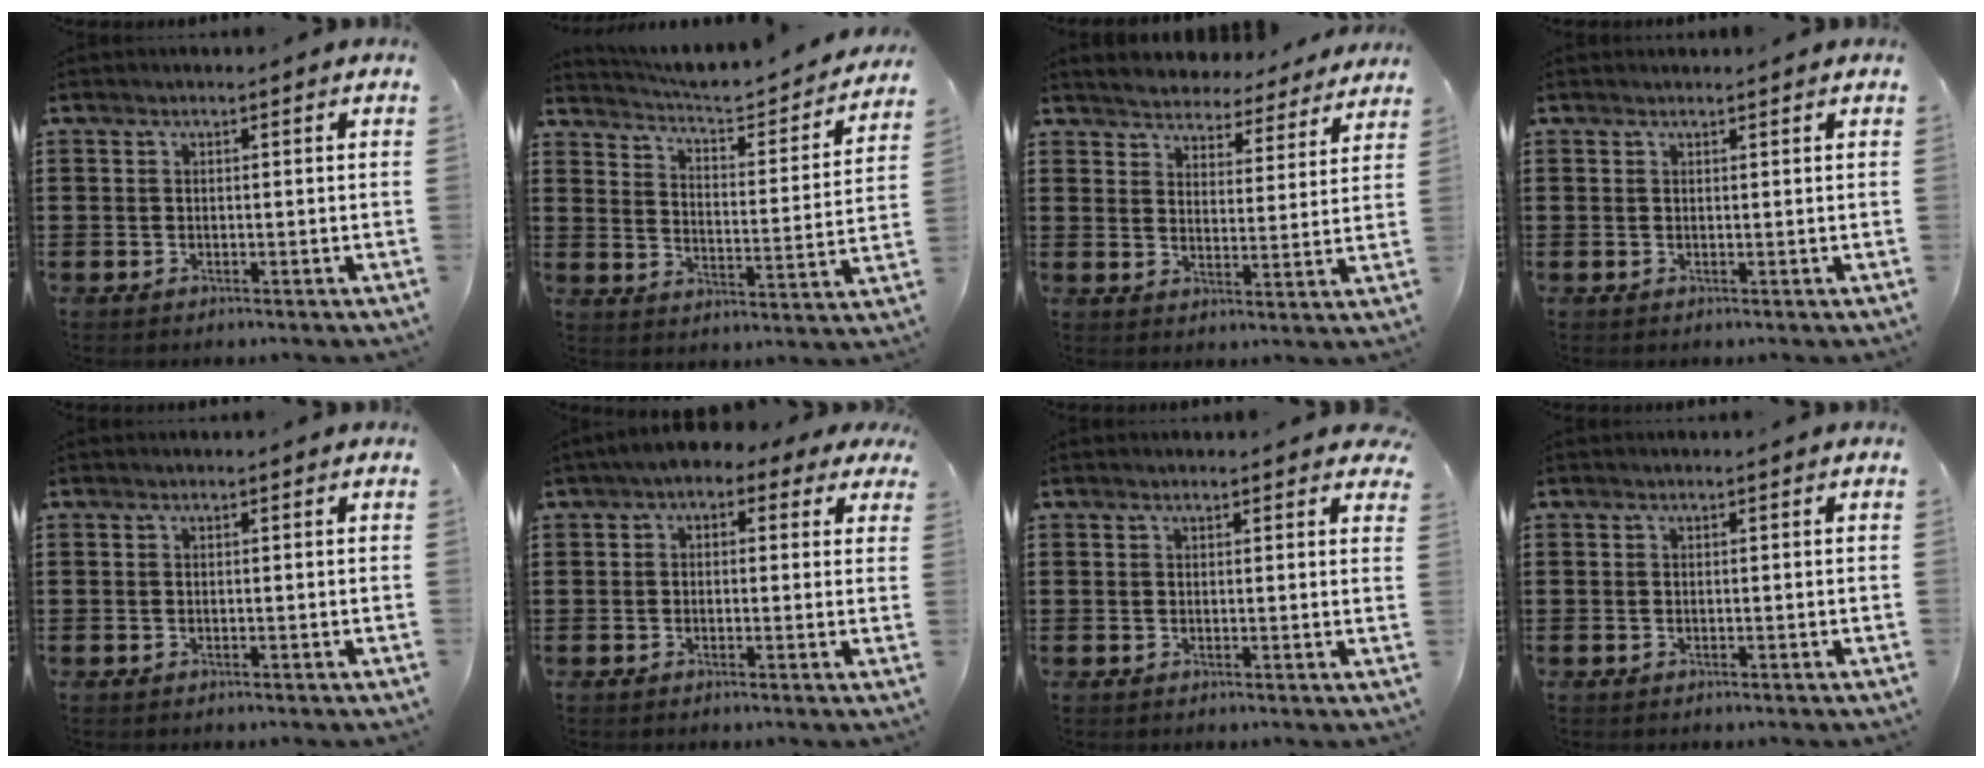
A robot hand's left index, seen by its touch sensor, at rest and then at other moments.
{"total": 4.0, "force": [3.9, 0.2, 1.0], "torque": [-0.044, -0.034, 0.059]}
{"total": 4.5, "force": [4.5, -0.1, -0.6], "torque": [-0.016, -0.039, 0.076]}
{"total": 0.5, "force": [0.5, 0.1, 0.1], "torque": [-0.004, 0.000, 0.011]}
{"total": 0.0}
{"total": 2.4, "force": [0.4, 1.7, 1.6], "torque": [-0.037, 0.009, 0.003]}
{"total": 1.5, "force": [1.3, 0.3, 0.6], "torque": [-0.014, 0.004, 0.025]}
{"total": 0.0}